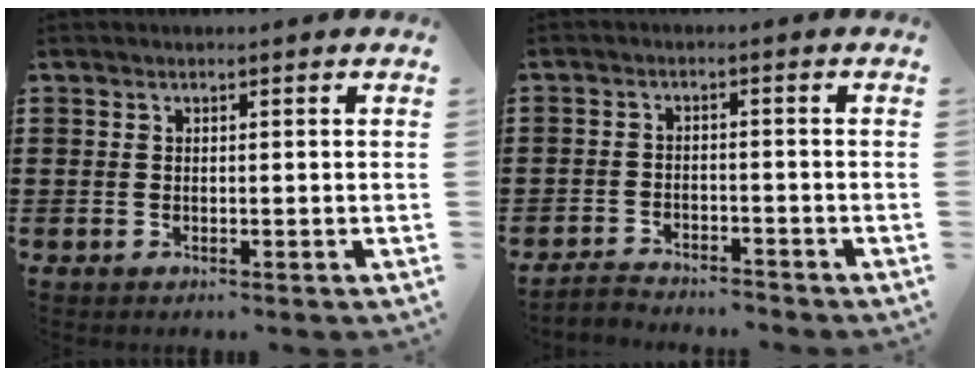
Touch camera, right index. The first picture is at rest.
{"total": 2.8, "force": [-2.8, 0.2, -0.2], "torque": [-0.006, -0.001, -0.060]}